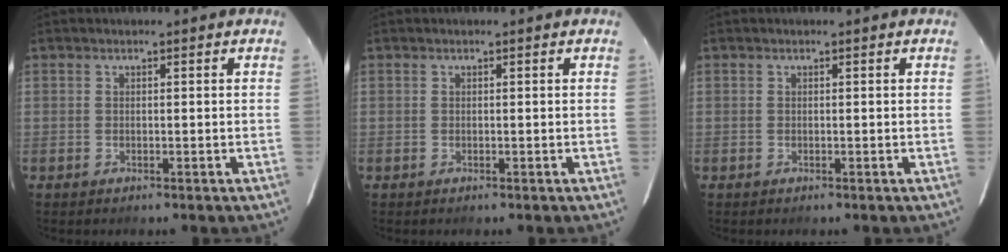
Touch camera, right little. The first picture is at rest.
{"total": 0.0}
{"total": 0.0}